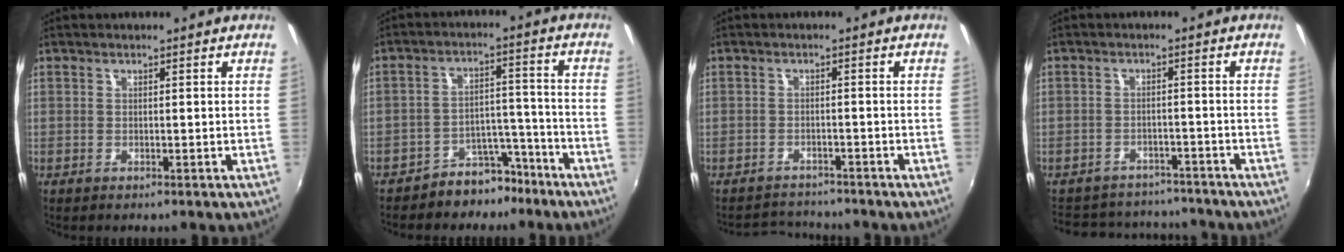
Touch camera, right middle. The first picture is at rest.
{"total": 7.1, "force": [-5.6, 4.0, 1.8], "torque": [-0.025, 0.039, -0.075]}
{"total": 4.0, "force": [-3.9, 0.8, -0.2], "torque": [-0.012, 0.009, -0.066]}
{"total": 11.8, "force": [-10.0, 5.5, 3.0], "torque": [-0.081, 0.038, -0.132]}